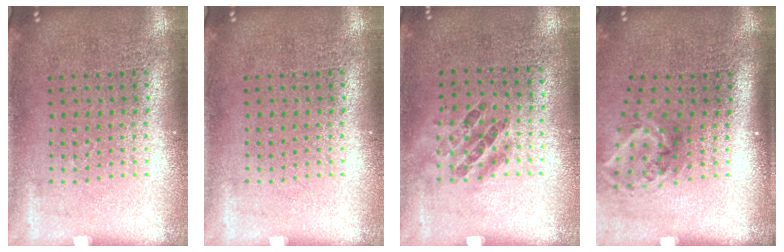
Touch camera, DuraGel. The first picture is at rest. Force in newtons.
{"total": 0.0}
{"total": 1.0, "press": 0.7, "slide": 0.7}
{"total": 1.9, "press": 1.2, "slide": 1.5}